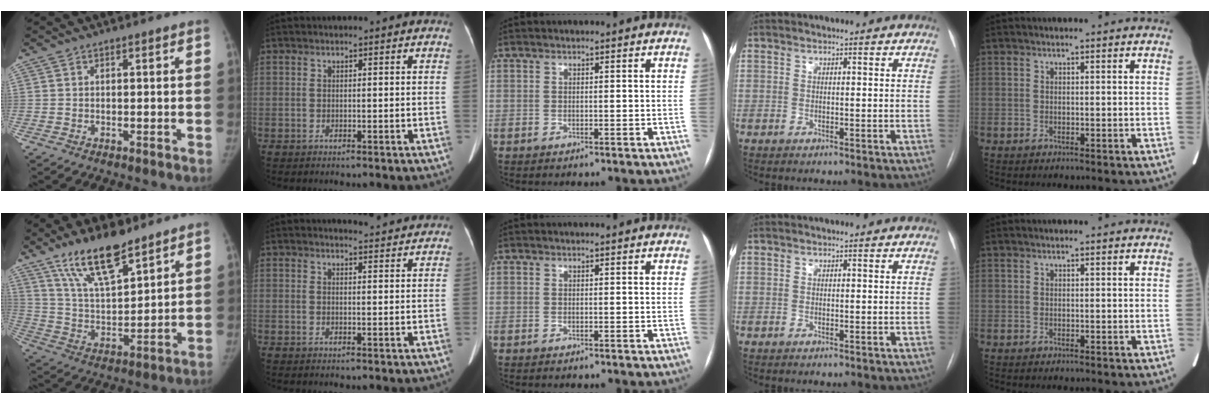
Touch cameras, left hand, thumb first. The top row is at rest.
{"thumb": {"total": 14.8, "force": [10.6, 4.9, 9.1], "torque": [-0.138, -0.061, 0.203]}, "index": {"total": 4.2, "force": [4.1, 0.3, 0.5], "torque": [-0.015, 0.005, 0.046]}}